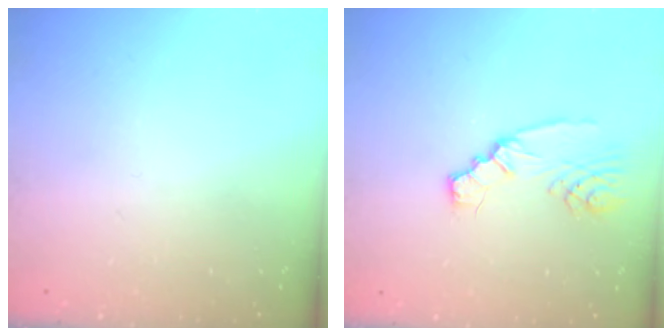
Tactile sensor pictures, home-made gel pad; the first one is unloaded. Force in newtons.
{"total": 3.4, "press": 3.4, "slide": 0.5}